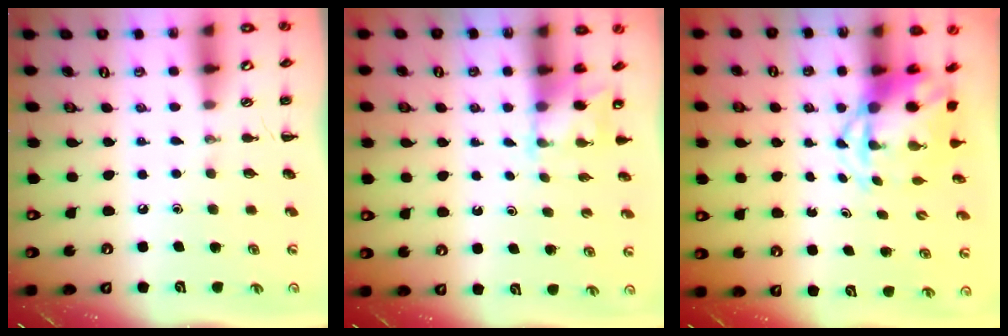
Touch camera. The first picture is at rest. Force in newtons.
{"total": 3.1, "press": 2.9, "slide": 1.0}
{"total": 4.5, "press": 4.4, "slide": 1.1}